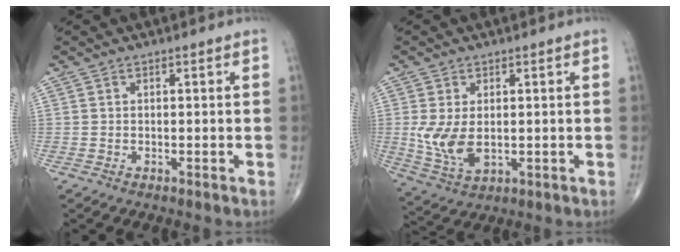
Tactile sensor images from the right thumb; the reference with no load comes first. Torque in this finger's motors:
{"motor_torque": [2.09, 2.04, 0.19, -0.31, 0.16]}